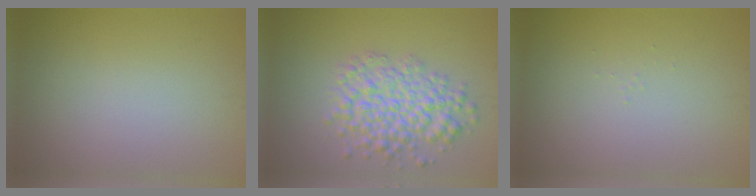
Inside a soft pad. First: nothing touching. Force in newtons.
{"total": 5.1, "press": 5.1, "slide": 0.2}
{"total": 0.0}